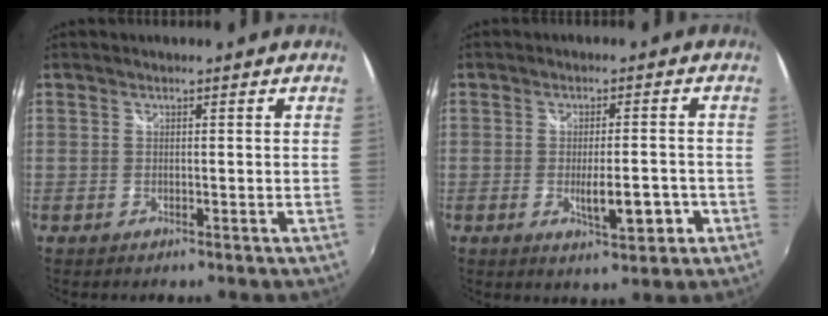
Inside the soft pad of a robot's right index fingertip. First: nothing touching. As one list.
[{"total": 7.0, "force": [-2.3, 2.0, 6.3], "torque": [-0.106, -0.015, -0.029]}]